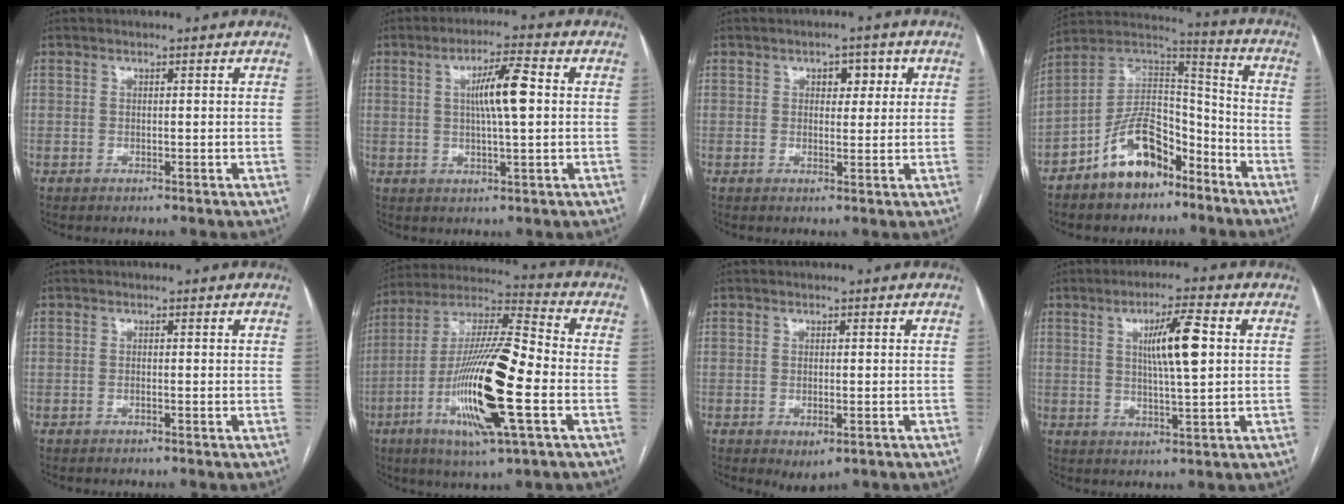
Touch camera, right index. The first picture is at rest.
{"total": 7.3, "force": [1.1, 0.6, 7.2], "torque": [-0.126, 0.008, 0.017]}
{"total": 3.5, "force": [1.3, 2.0, 2.5], "torque": [-0.029, 0.011, 0.018]}
{"total": 13.1, "force": [-8.0, 6.8, 7.8], "torque": [-0.149, 0.035, -0.141]}
{"total": 0.0}
{"total": 20.4, "force": [-5.5, 2.3, 19.5], "torque": [-0.383, -0.015, -0.100]}
{"total": 2.7, "force": [-1.0, 1.2, 2.2], "torque": [-0.031, -0.004, -0.003]}
{"total": 8.0, "force": [1.8, 0.6, 7.8], "torque": [-0.134, 0.004, 0.031]}